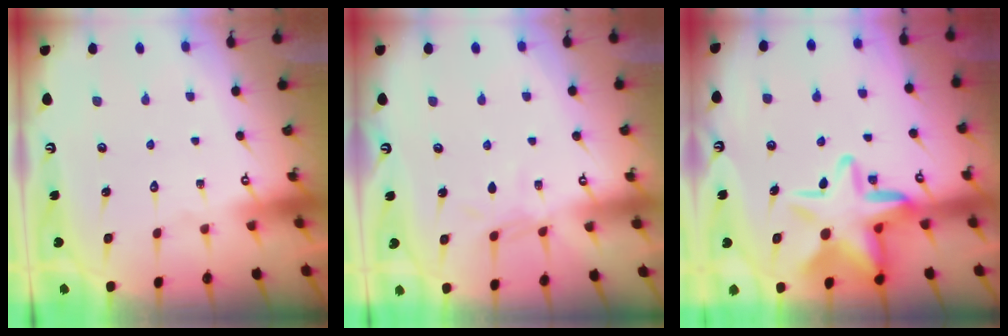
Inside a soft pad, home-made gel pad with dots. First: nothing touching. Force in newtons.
{"total": 5.0, "press": 5.0, "slide": 0.5}
{"total": 15.9, "press": 15.8, "slide": 2.4}